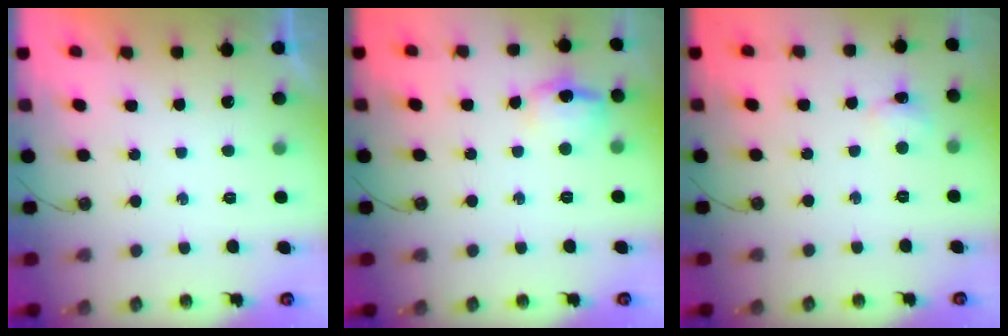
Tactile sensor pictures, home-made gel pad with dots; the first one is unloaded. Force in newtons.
{"total": 10.1, "press": 10.0, "slide": 0.8}
{"total": 2.5, "press": 2.4, "slide": 0.5}